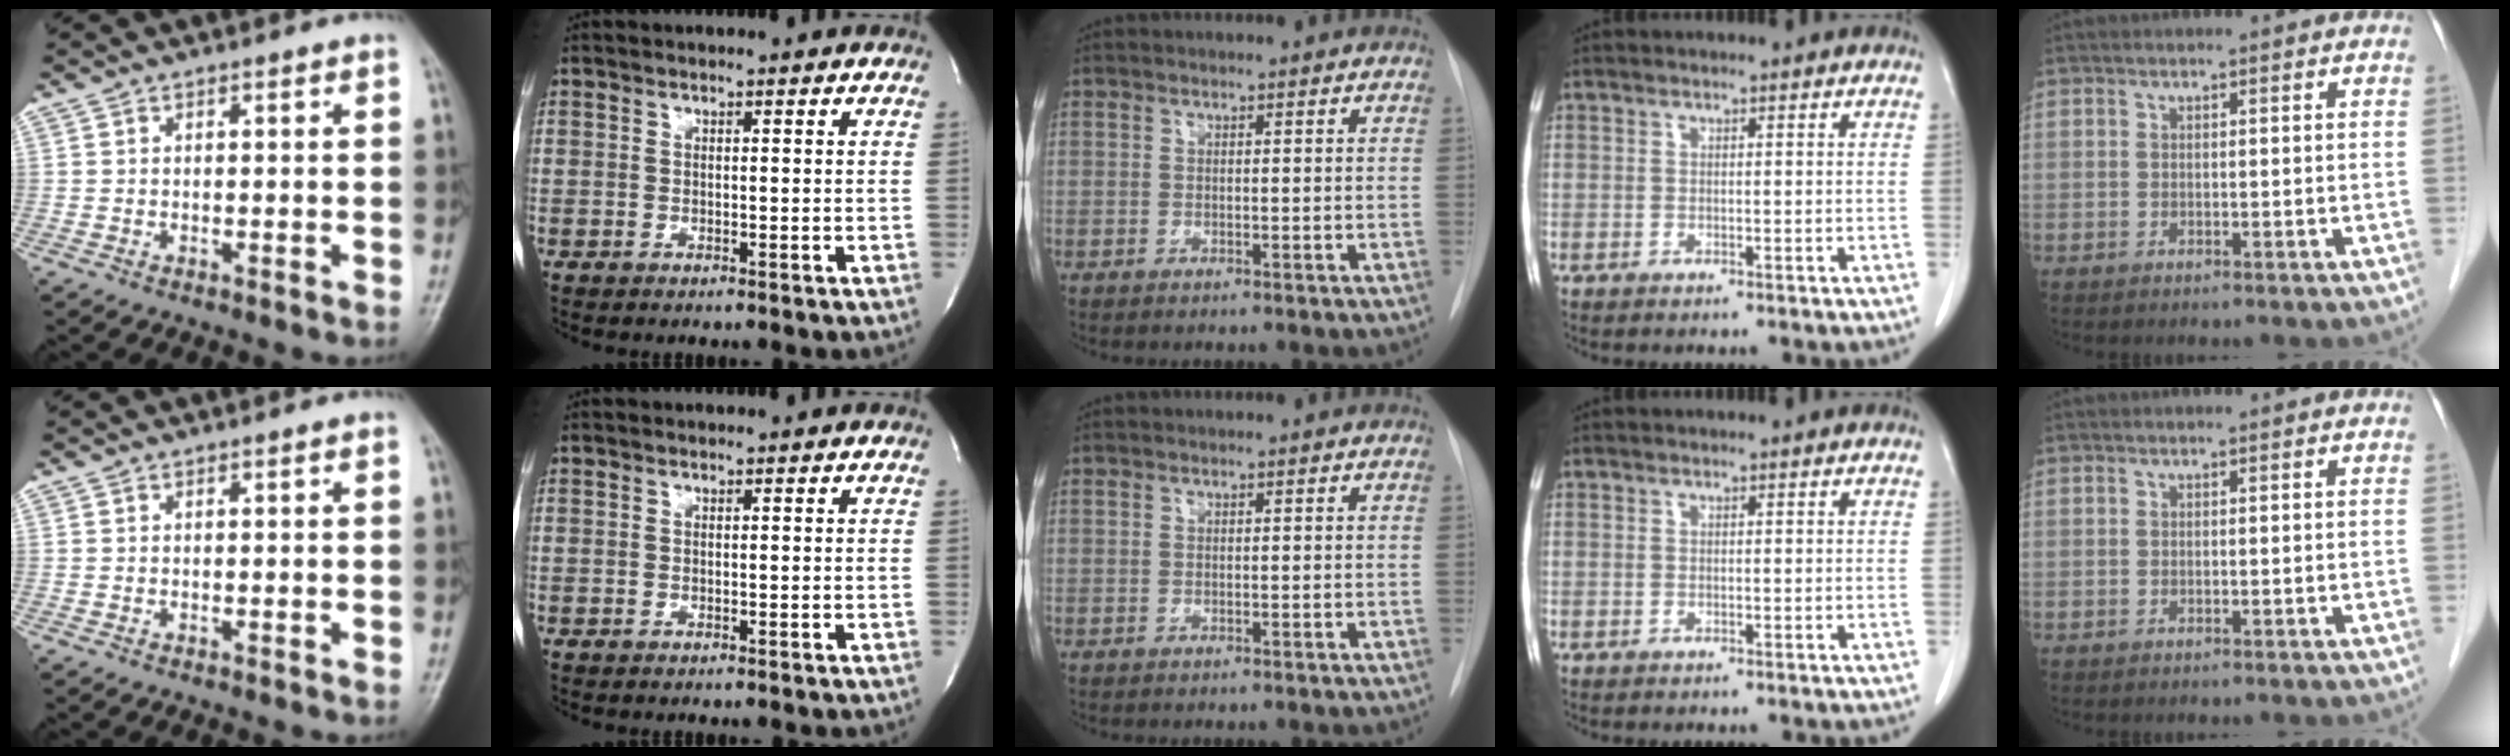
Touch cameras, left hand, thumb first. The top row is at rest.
{}